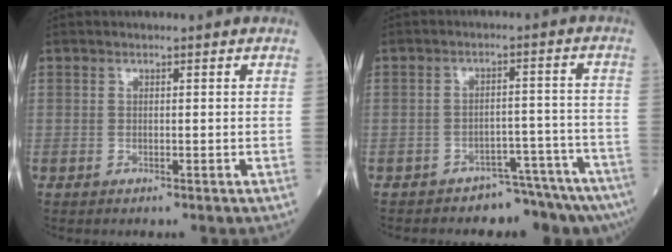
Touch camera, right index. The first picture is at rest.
{"total": 7.0, "force": [-6.8, 1.1, 1.7], "torque": [0.003, 0.046, -0.093]}